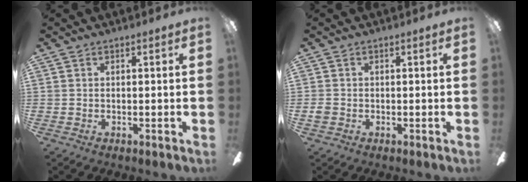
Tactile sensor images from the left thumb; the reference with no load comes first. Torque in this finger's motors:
{"motor_torque": [0.32, 0.22, -0.12, -0.07, -0.01]}